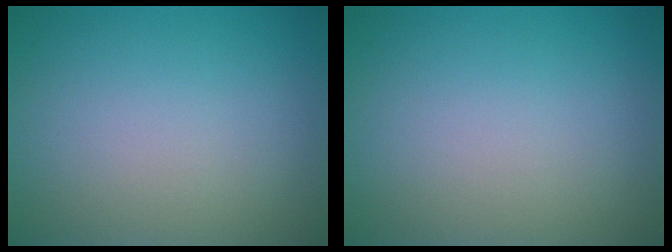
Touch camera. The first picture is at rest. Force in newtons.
{"total": 0.0}